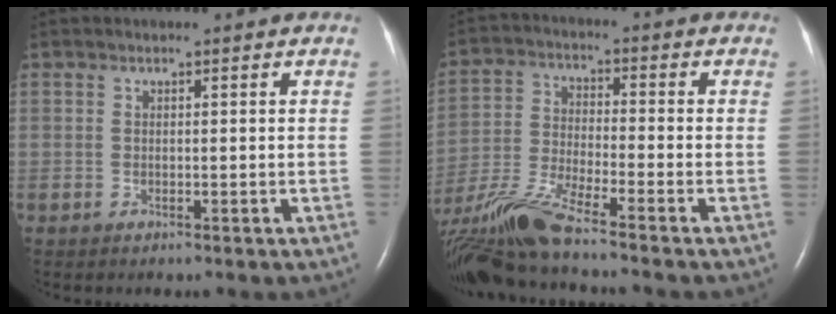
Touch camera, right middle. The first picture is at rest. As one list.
[{"total": 12.8, "force": [-10.8, -0.6, 6.9], "torque": [-0.152, -0.020, -0.208]}]